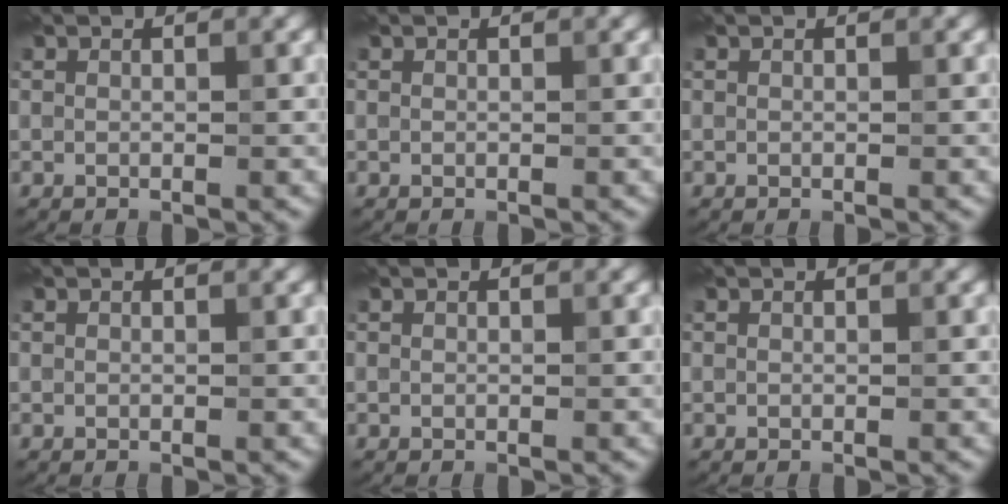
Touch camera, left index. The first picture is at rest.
{"total": 0.0}
{"total": 0.0}
{"total": 0.0}
{"total": 0.0}
{"total": 0.0}